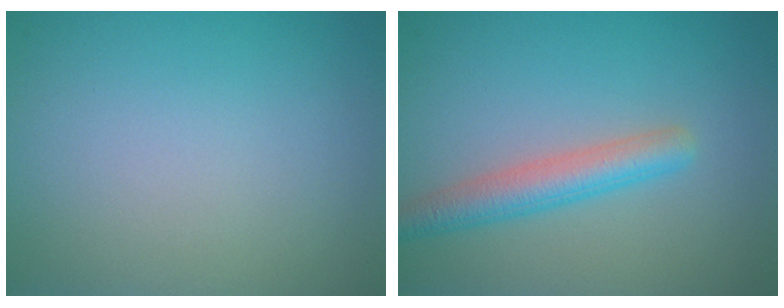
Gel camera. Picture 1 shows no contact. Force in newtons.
{"total": 3.5, "press": 3.5, "slide": 0.2}